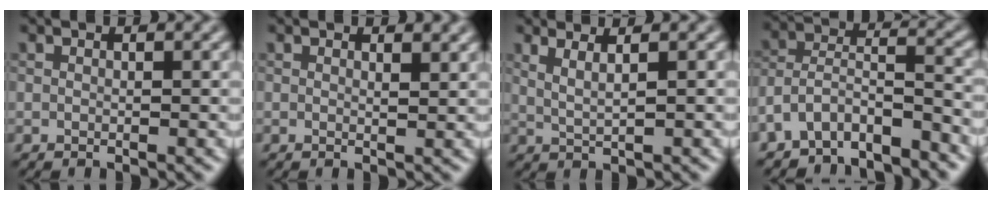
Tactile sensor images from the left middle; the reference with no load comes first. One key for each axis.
{"total": 0.9, "fx": 0.7, "fy": 0.2, "fz": 0.6, "tx": -0.007, "ty": -0.002, "tz": 0.012}
{"total": 2.3, "fx": 1.5, "fy": 0.7, "fz": 1.7, "tx": -0.026, "ty": -0.001, "tz": 0.018}
{"total": 6.0, "fx": -4.9, "fy": 2.3, "fz": 2.7, "tx": -0.047, "ty": 0.001, "tz": -0.094}